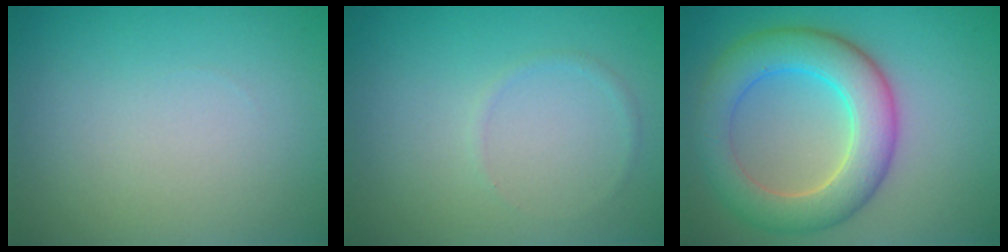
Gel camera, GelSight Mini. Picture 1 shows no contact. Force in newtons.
{"total": 0.6, "press": 0.6, "slide": 0.1}
{"total": 7.1, "press": 7.1, "slide": 0.4}